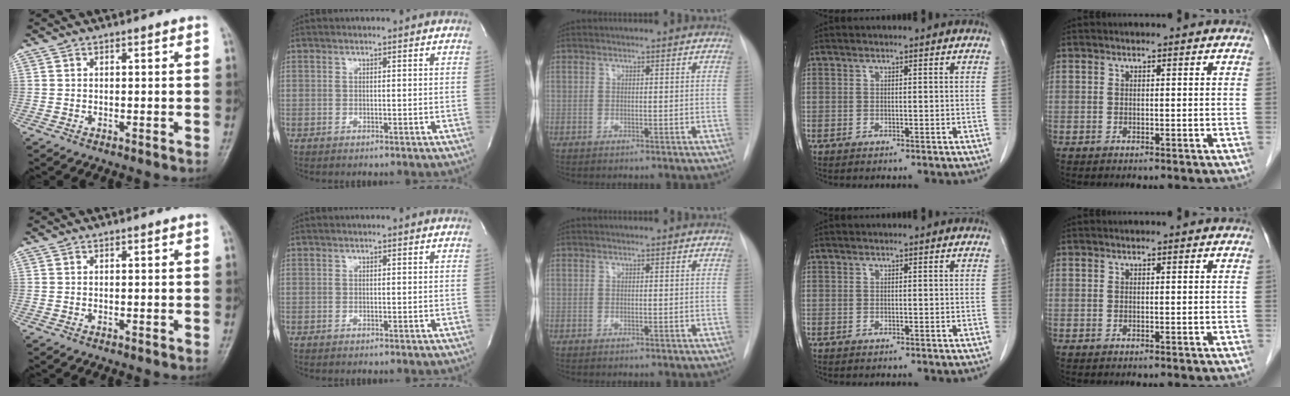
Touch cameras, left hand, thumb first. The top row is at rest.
{}